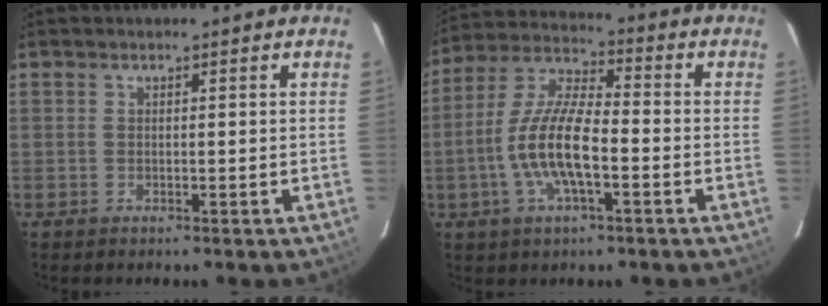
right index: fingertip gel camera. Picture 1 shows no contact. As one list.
[{"total": 12.4, "force": [-3.6, 3.7, 11.2], "torque": [-0.234, 0.001, -0.070]}]